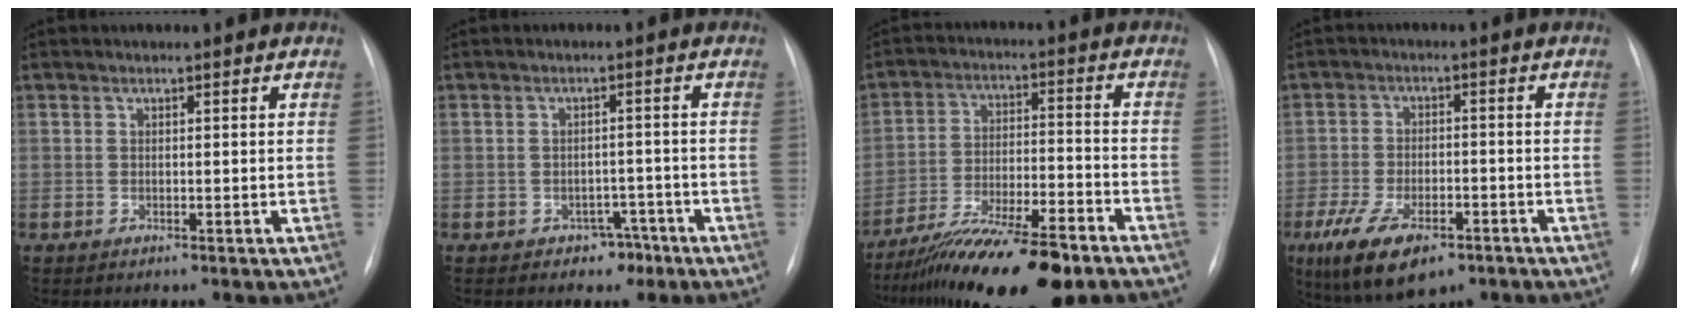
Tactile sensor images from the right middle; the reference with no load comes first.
{"total": 3.2, "force": [-2.0, 2.4, 0.7], "torque": [-0.002, 0.016, -0.022]}
{"total": 17.4, "force": [-13.7, 2.6, 10.5], "torque": [-0.165, -0.011, -0.226]}
{"total": 10.5, "force": [-6.1, 4.5, 7.2], "torque": [-0.138, -0.012, -0.099]}